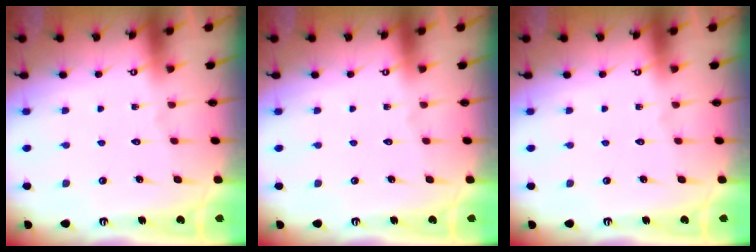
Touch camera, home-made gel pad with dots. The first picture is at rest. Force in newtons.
{"total": 0.0}
{"total": 0.0}